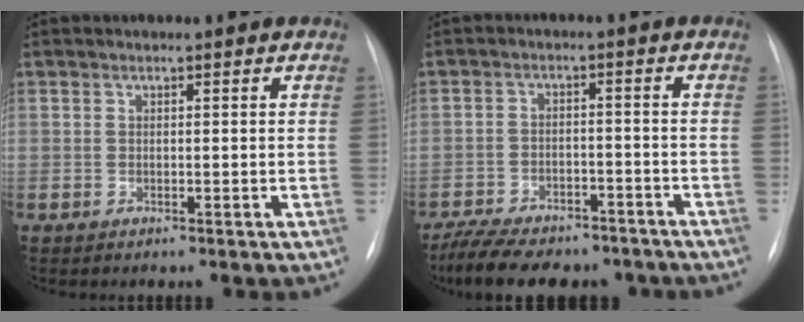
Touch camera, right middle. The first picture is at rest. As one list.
[{"total": 16.0, "force": [-12.9, 6.2, 7.0], "torque": [-0.153, 0.002, -0.184]}]